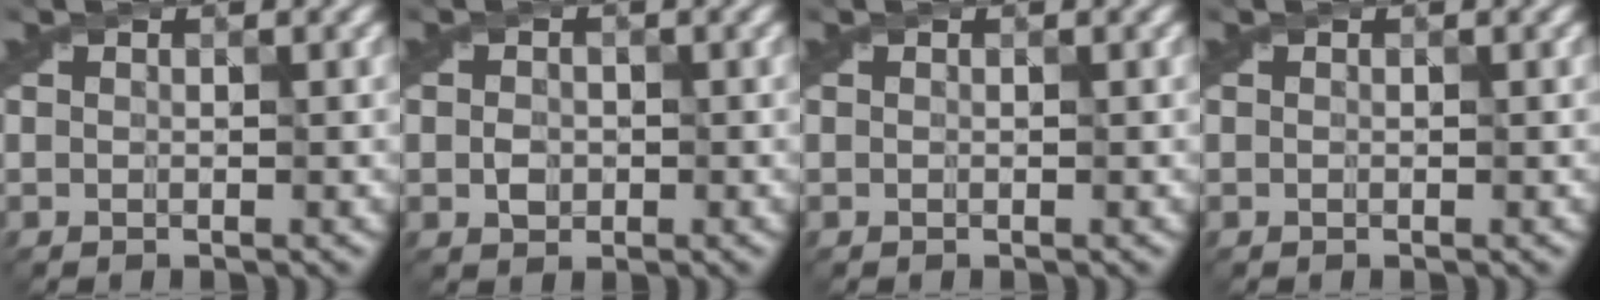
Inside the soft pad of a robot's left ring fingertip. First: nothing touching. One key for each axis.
{"total": 1.4, "fx": -0.2, "fy": 1.2, "fz": 0.7, "tx": -0.013, "ty": 0.000, "tz": -0.007}
{"total": 0.0}
{"total": 0.0}